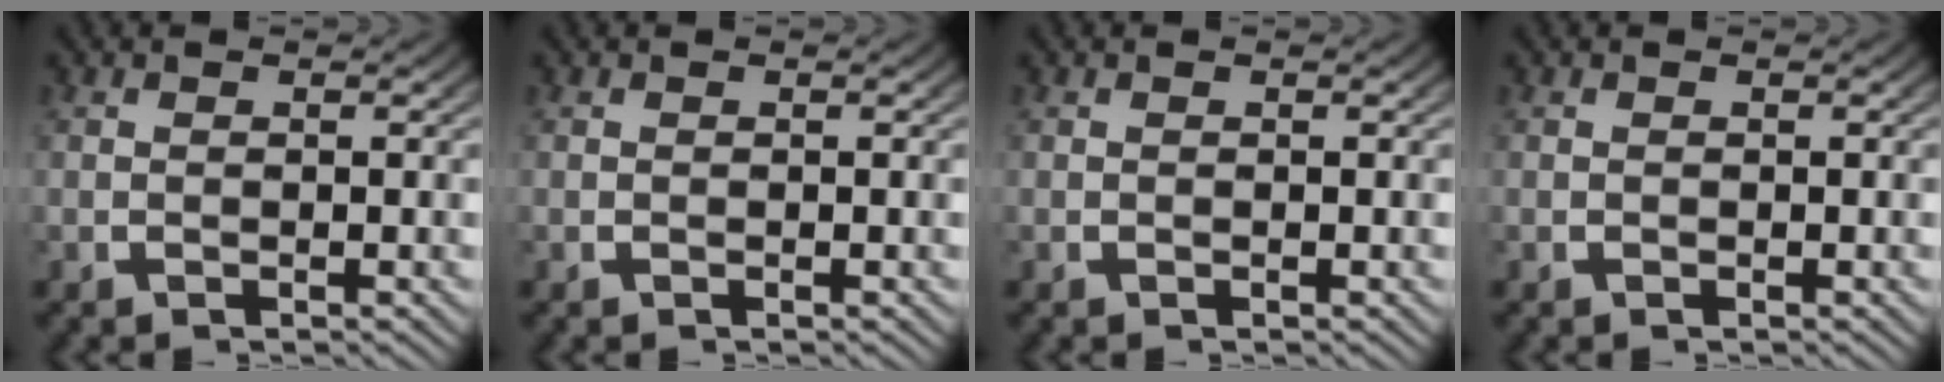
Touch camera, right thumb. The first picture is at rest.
{"total": 0.0}
{"total": 0.0}
{"total": 0.0}